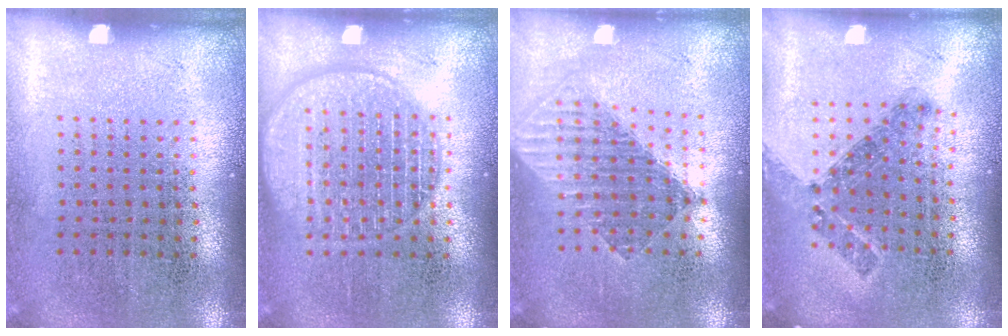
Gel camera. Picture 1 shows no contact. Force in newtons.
{"total": 3.3, "press": 3.3, "slide": 0.4}
{"total": 1.6, "press": 1.4, "slide": 0.7}
{"total": 0.8, "press": 0.8, "slide": 0.3}